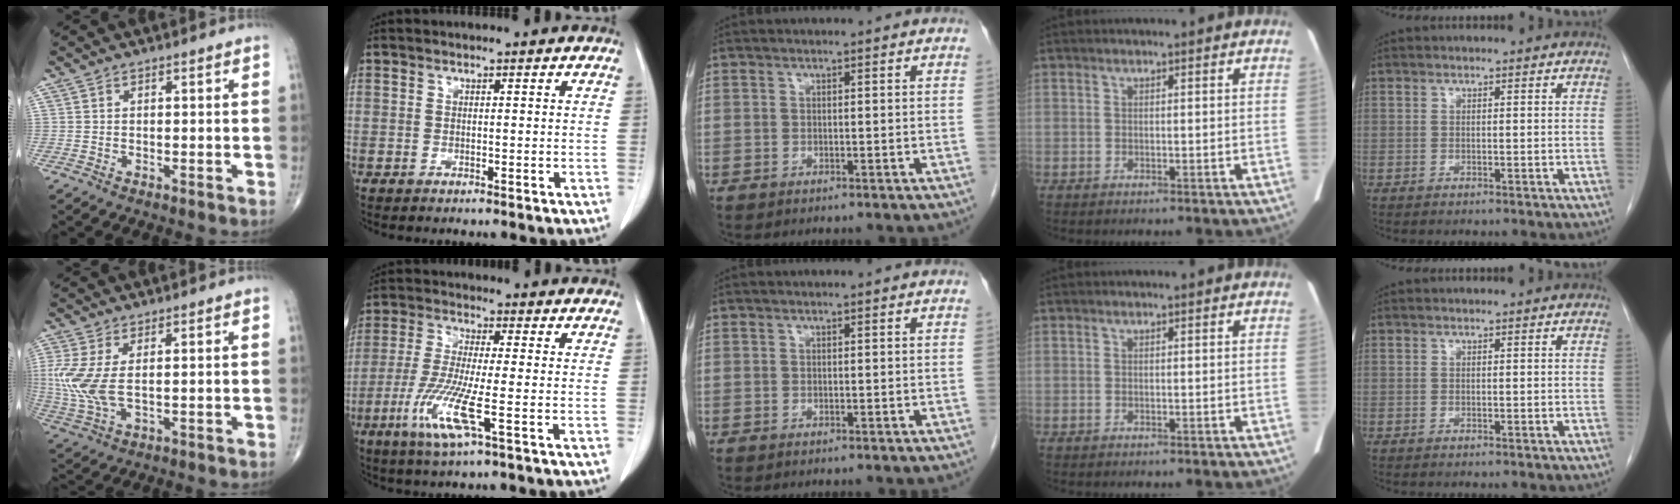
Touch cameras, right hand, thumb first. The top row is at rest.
{"thumb": {"total": 9.2, "force": [0.9, 4.4, 8.0], "torque": [-0.212, -0.005, 0.029]}, "index": {"total": 9.4, "force": [-3.5, 0.3, 8.7], "torque": [-0.186, -0.022, -0.071]}}